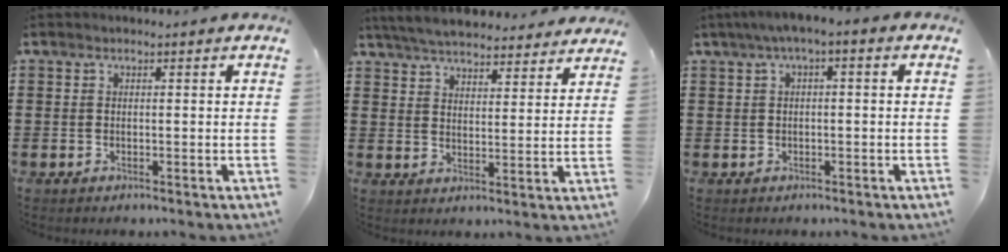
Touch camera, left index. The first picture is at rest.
{"total": 5.8, "force": [5.7, 0.5, 1.2], "torque": [-0.046, -0.024, 0.102]}
{"total": 2.1, "force": [-0.9, 0.4, 1.9], "torque": [-0.038, 0.002, -0.022]}